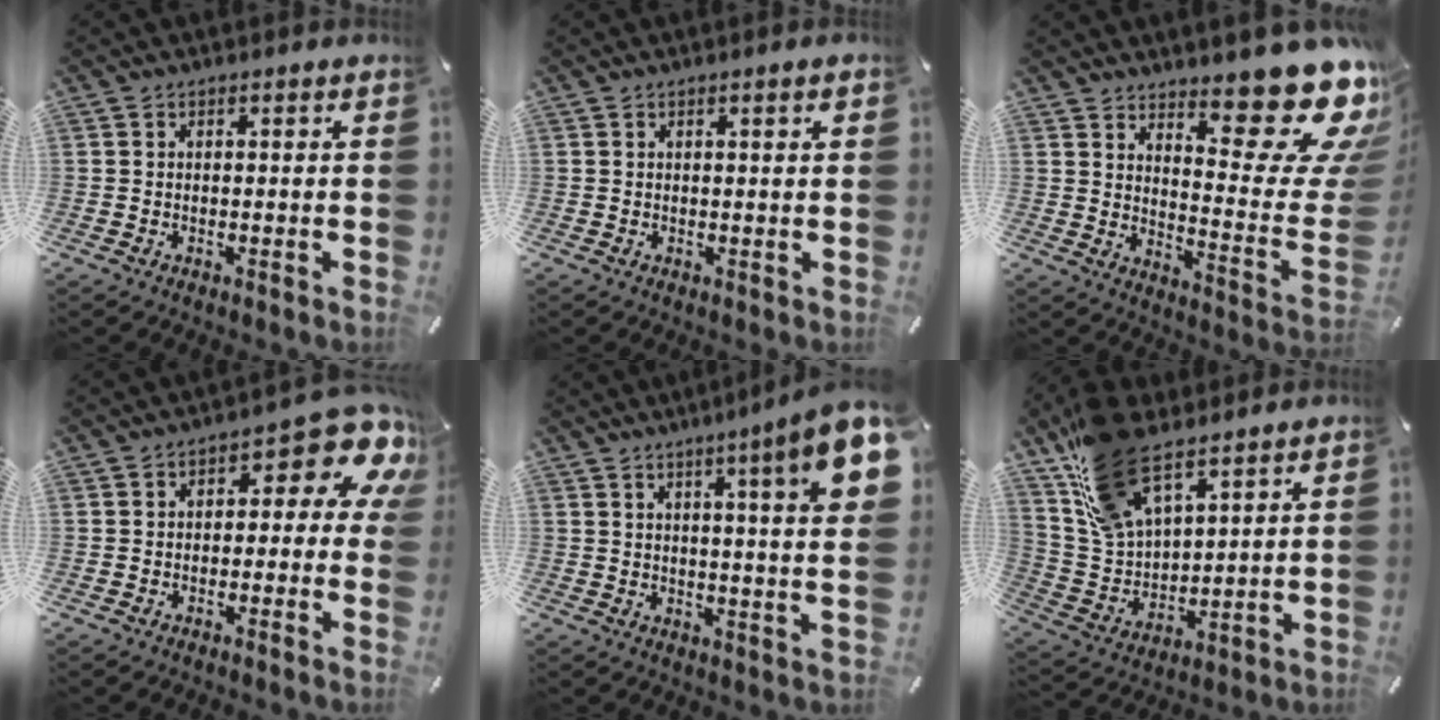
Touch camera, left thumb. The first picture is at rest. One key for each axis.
{"total": 1.3, "fx": 0.5, "fy": 0.0, "fz": 1.3, "tx": -0.024, "ty": 0.000, "tz": 0.007}
{"total": 20.3, "fx": 14.5, "fy": 7.6, "fz": 12.1, "tx": -0.134, "ty": -0.130, "tz": 0.241}
{"total": 11.0, "fx": 4.3, "fy": 4.6, "fz": 9.0, "tx": -0.116, "ty": -0.037, "tz": 0.070}
{"total": 12.8, "fx": 5.8, "fy": 0.5, "fz": 11.4, "tx": -0.171, "ty": -0.032, "tz": 0.085}
{"total": 16.7, "fx": 11.8, "fy": 8.1, "fz": 8.7, "tx": -0.209, "ty": -0.059, "tz": 0.218}